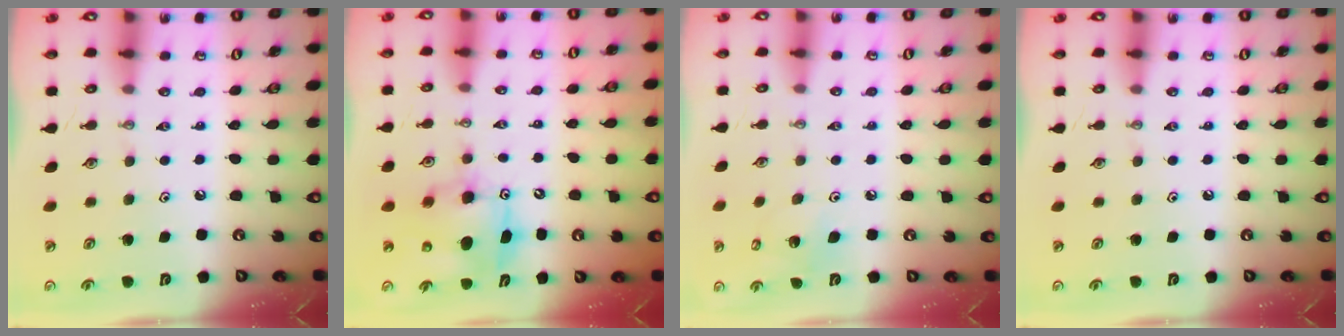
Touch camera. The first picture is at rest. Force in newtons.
{"total": 8.7, "press": 8.6, "slide": 1.7}
{"total": 6.1, "press": 5.6, "slide": 2.4}
{"total": 0.0}